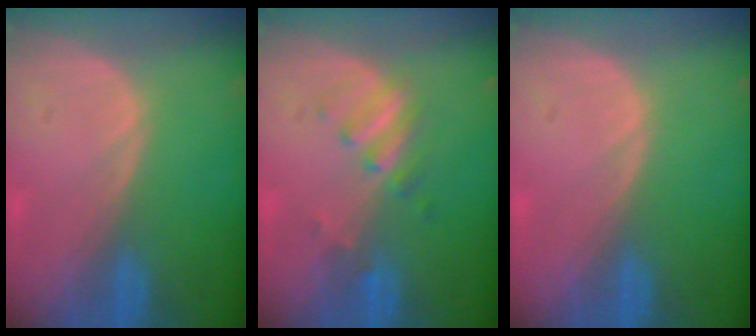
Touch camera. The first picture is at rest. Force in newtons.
{"total": 3.2, "press": 3.2, "slide": 0.4}
{"total": 0.0}